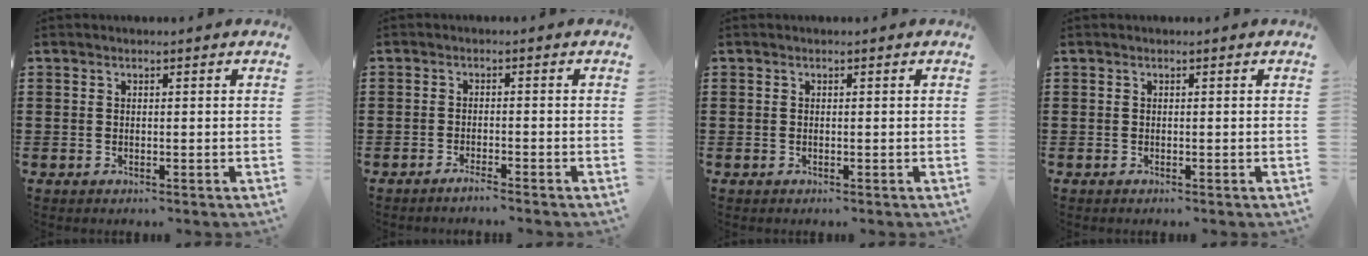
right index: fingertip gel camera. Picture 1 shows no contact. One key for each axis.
{"total": 1.6, "fx": -1.5, "fy": -0.1, "fz": 0.6, "tx": -0.010, "ty": 0.000, "tz": -0.027}
{"total": 0.0}
{"total": 0.0}